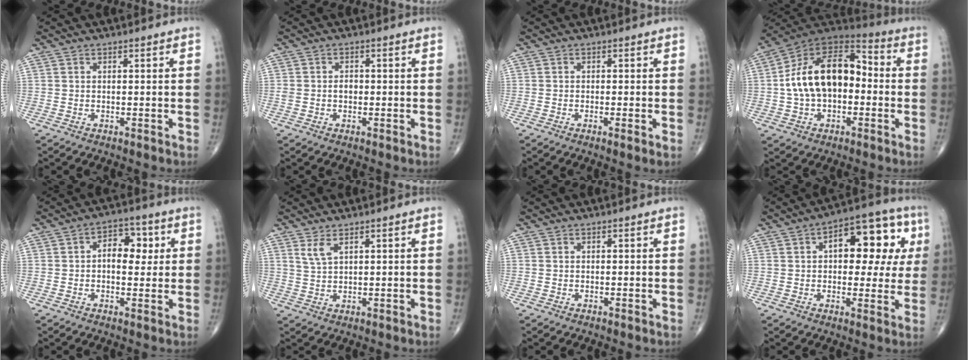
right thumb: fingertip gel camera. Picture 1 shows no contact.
{"total": 2.0, "force": [-0.1, 1.4, 1.3], "torque": [-0.024, 0.007, -0.001]}
{"total": 1.6, "force": [-0.5, 0.1, 1.5], "torque": [-0.033, -0.006, -0.011]}
{"total": 18.5, "force": [-0.4, 11.4, 14.5], "torque": [-0.227, 0.045, -0.016]}
{"total": 7.6, "force": [1.2, 4.8, 5.7], "torque": [-0.046, 0.010, 0.012]}
{"total": 2.8, "force": [1.8, 0.9, 2.0], "torque": [-0.045, -0.008, 0.043]}
{"total": 0.0}
{"total": 16.1, "force": [3.9, 8.6, 13.0], "torque": [-0.124, 0.025, 0.046]}